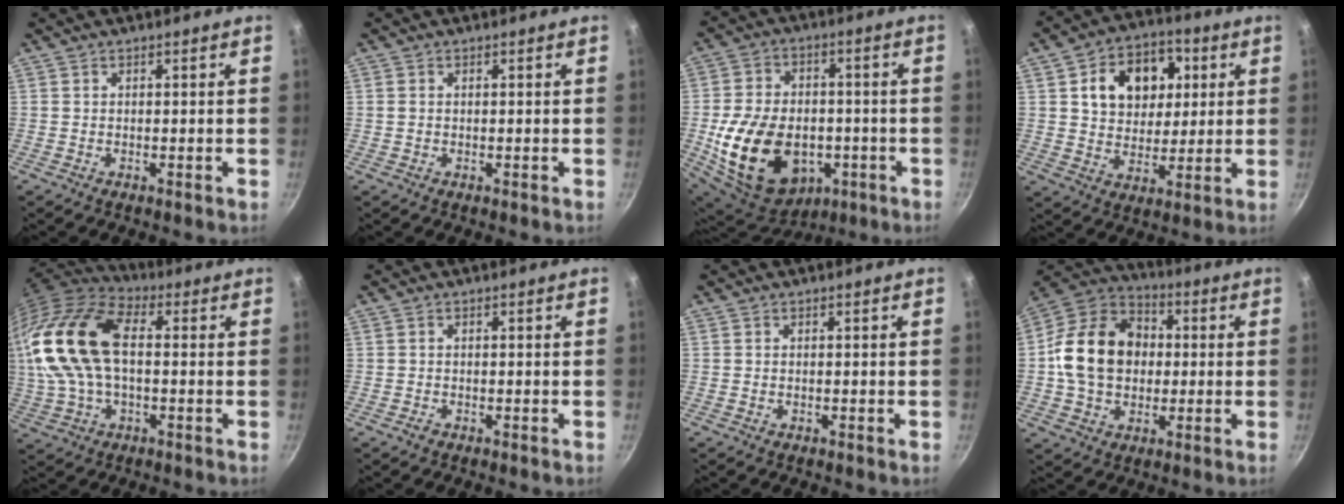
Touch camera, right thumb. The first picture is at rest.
{"total": 0.8, "force": [0.1, 0.7, 0.4], "torque": [-0.007, 0.003, 0.001]}
{"total": 22.1, "force": [-4.7, 15.6, 14.9], "torque": [-0.259, 0.022, -0.058]}
{"total": 14.8, "force": [3.9, 11.2, 8.8], "torque": [-0.096, 0.002, 0.058]}
{"total": 20.8, "force": [1.8, 11.8, 17.0], "torque": [-0.345, 0.028, 0.025]}
{"total": 0.7, "force": [-0.4, 0.5, 0.3], "torque": [-0.005, 0.002, -0.007]}
{"total": 0.0}
{"total": 17.7, "force": [0.6, 13.8, 11.0], "torque": [-0.163, 0.030, -0.003]}